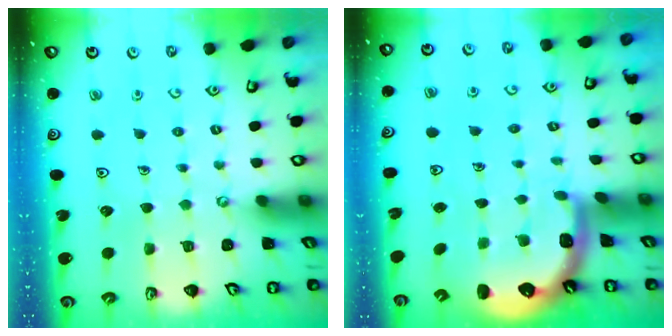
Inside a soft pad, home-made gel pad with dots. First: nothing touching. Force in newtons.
{"total": 1.9, "press": 1.8, "slide": 0.6}